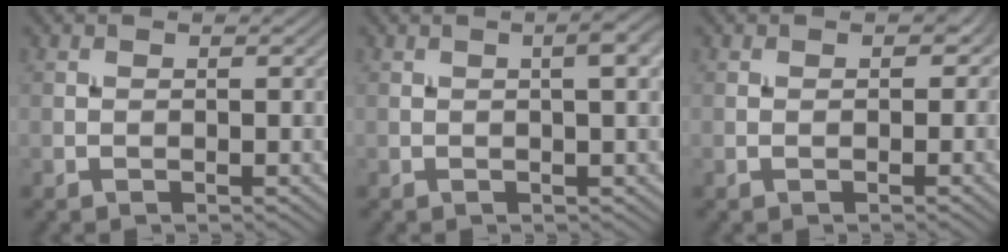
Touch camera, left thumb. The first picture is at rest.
{"total": 2.6, "force": [0.5, 0.2, 2.6], "torque": [-0.038, 0.009, 0.006]}
{"total": 1.4, "force": [-0.3, 1.0, 1.0], "torque": [-0.015, -0.004, -0.004]}